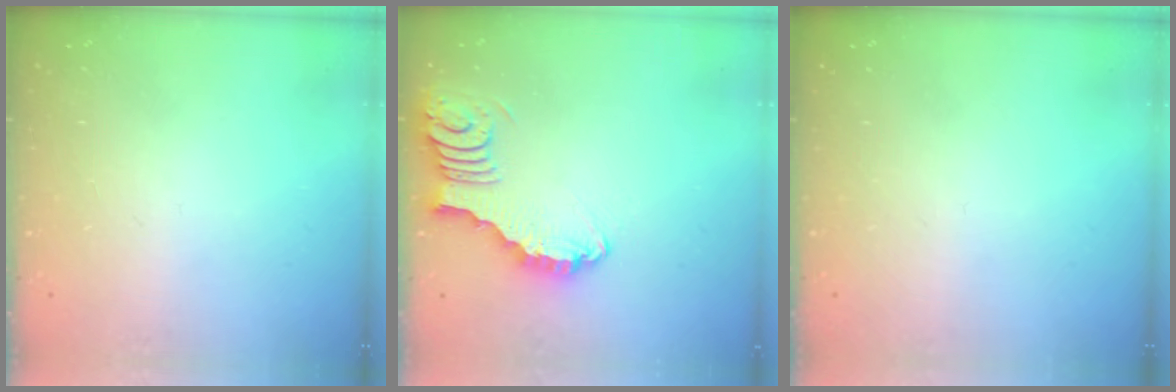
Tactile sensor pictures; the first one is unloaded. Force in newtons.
{"total": 3.0, "press": 2.9, "slide": 0.3}
{"total": 0.0}